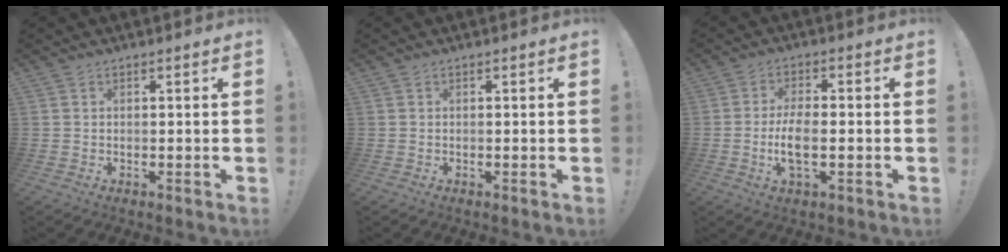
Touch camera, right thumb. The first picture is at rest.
{"total": 0.0}
{"total": 7.4, "force": [-1.3, 2.3, 6.9], "torque": [-0.143, -0.005, -0.025]}